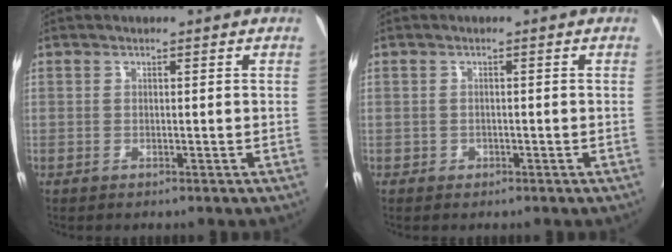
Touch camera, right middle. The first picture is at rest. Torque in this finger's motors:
{"motor_torque": [-0.06, -0.04, -0.03, -0.01]}